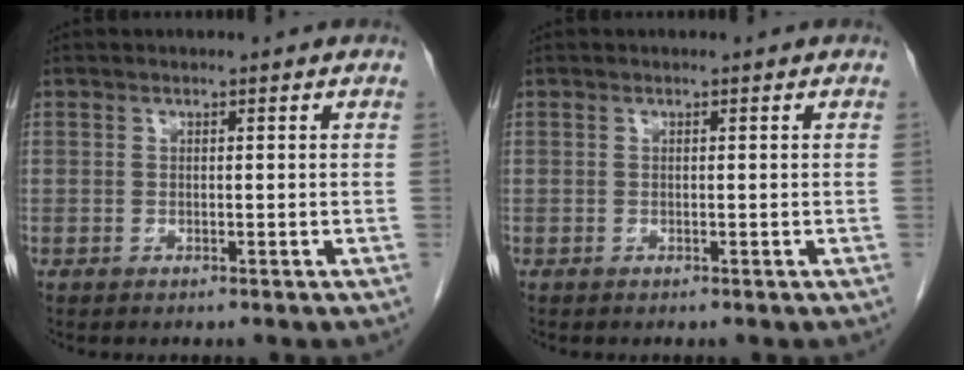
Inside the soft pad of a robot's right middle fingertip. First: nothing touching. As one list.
[{"total": 0.0}]